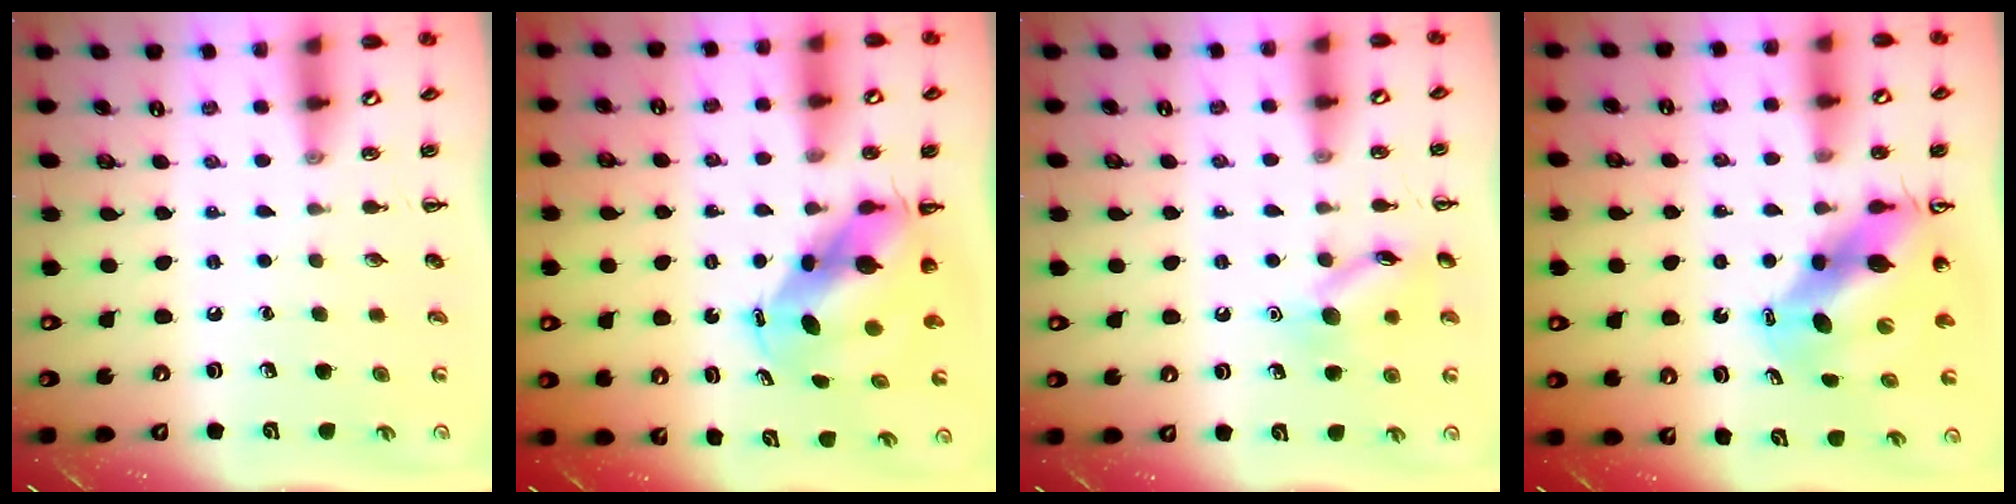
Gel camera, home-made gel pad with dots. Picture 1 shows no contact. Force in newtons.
{"total": 6.9, "press": 6.7, "slide": 1.9}
{"total": 11.4, "press": 11.4, "slide": 0.6}
{"total": 10.6, "press": 10.2, "slide": 3.0}